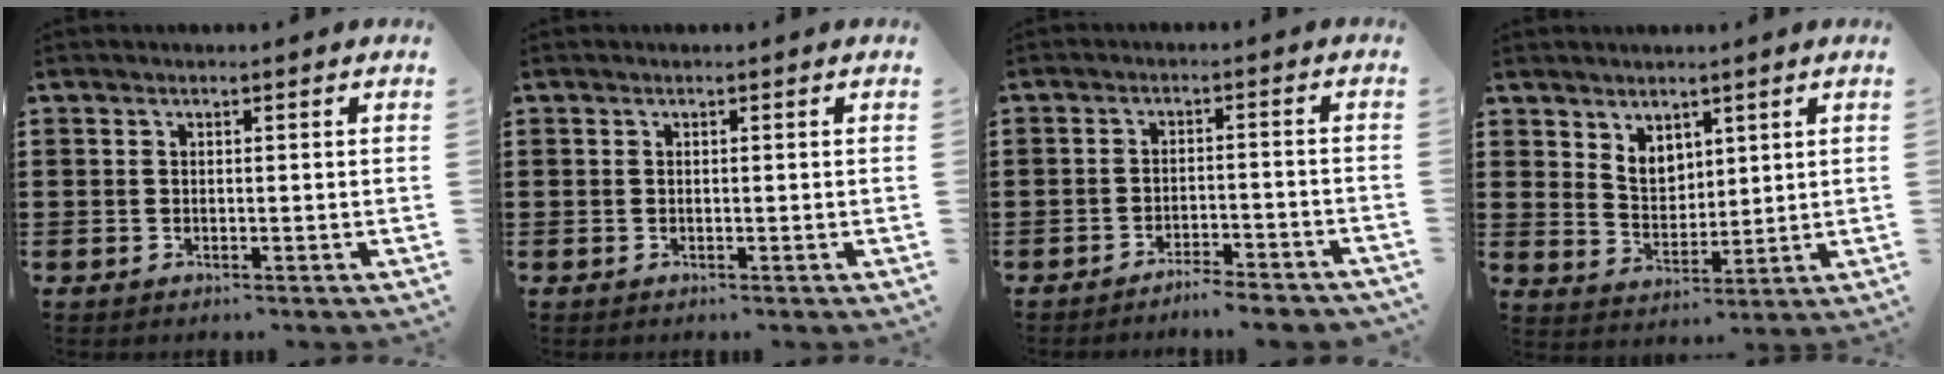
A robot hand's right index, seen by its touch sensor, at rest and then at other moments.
{"total": 0.0}
{"total": 3.3, "force": [-3.2, -0.1, 0.7], "torque": [-0.016, 0.000, -0.067]}
{"total": 4.7, "force": [3.2, 3.2, 1.4], "torque": [-0.042, 0.004, 0.059]}